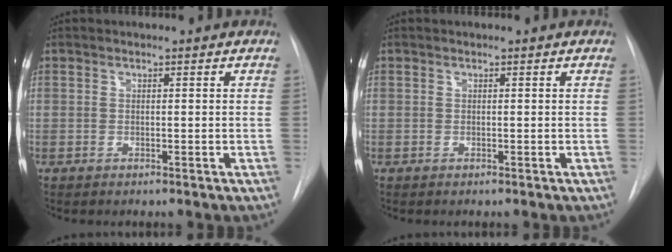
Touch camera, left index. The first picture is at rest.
{"total": 0.0}